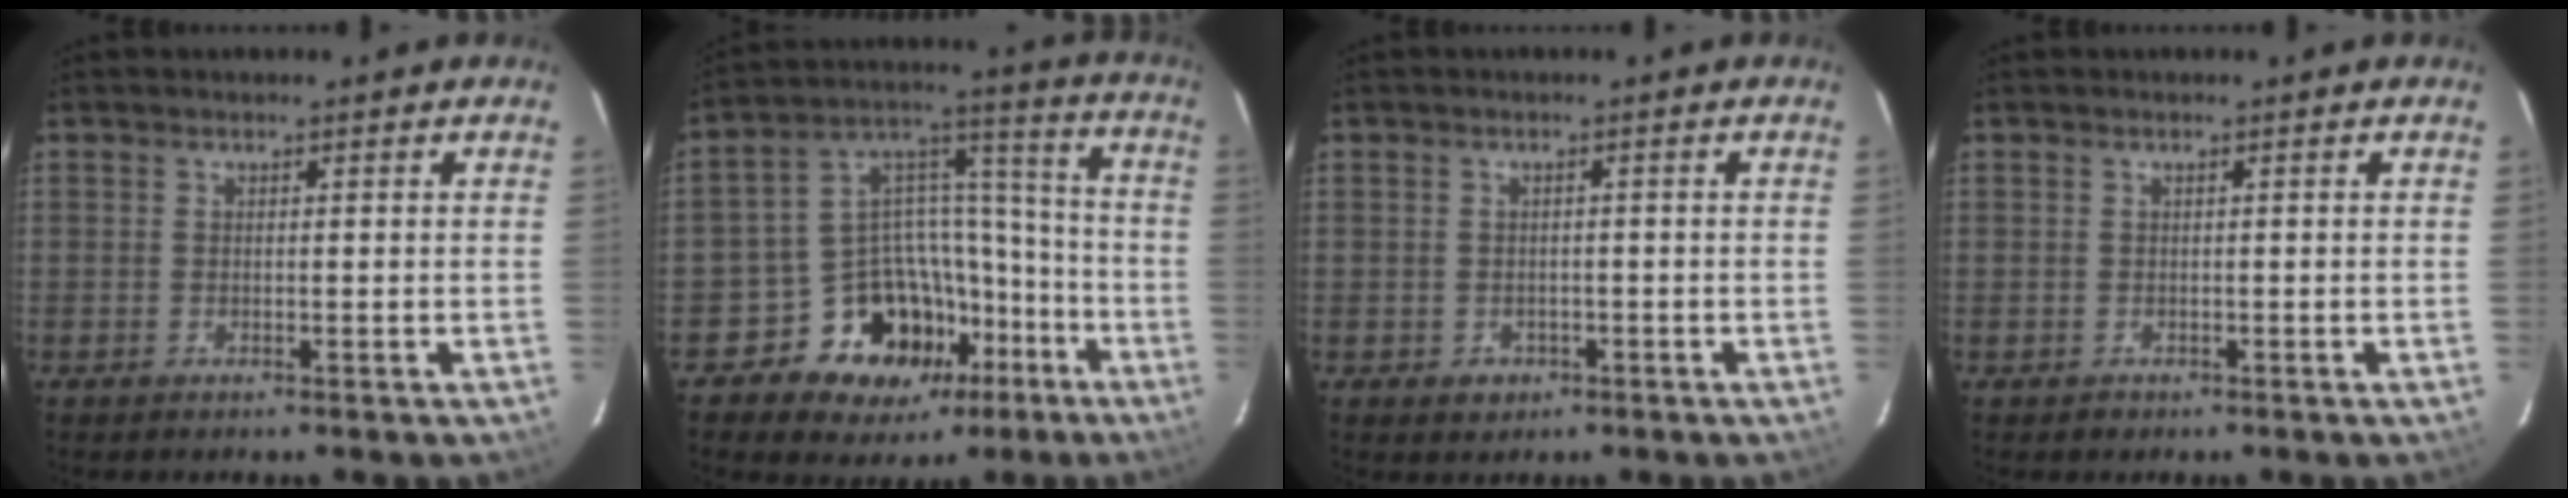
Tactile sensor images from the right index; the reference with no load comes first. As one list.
[{"total": 17.3, "force": [-10.2, 12.5, 6.2], "torque": [-0.117, 0.069, -0.138]}, {"total": 2.8, "force": [-0.8, 2.6, 0.5], "torque": [-0.012, 0.003, -0.006]}, {"total": 1.2, "force": [-0.4, 1.1, 0.0], "torque": [0.002, 0.003, -0.002]}]